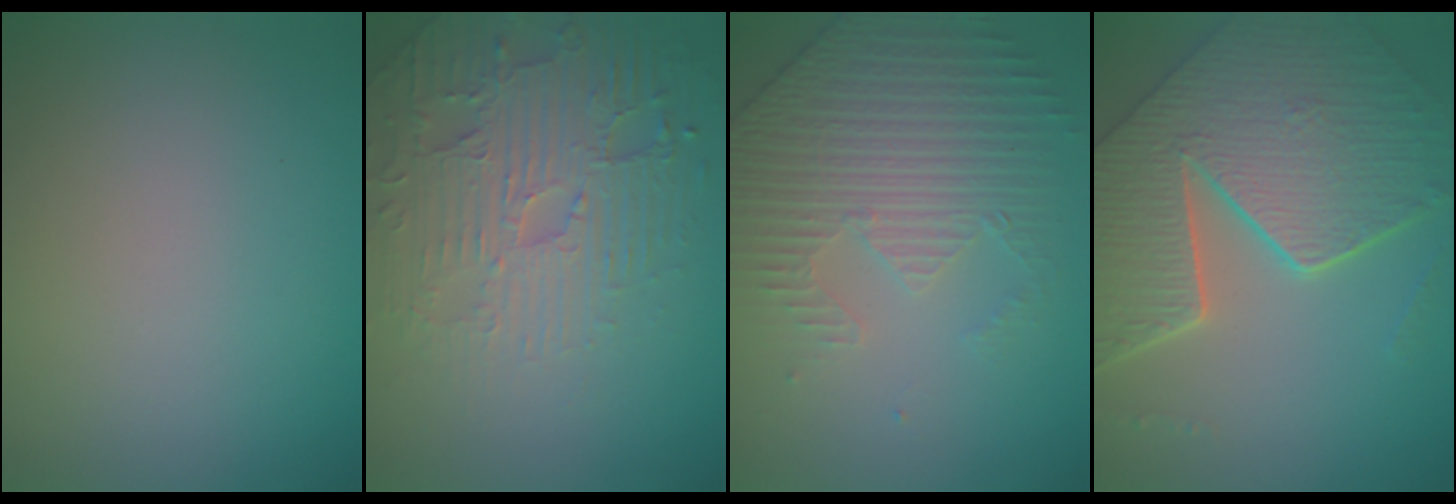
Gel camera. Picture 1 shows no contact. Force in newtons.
{"total": 4.3, "press": 4.1, "slide": 1.4}
{"total": 4.4, "press": 3.5, "slide": 2.6}
{"total": 9.4, "press": 6.9, "slide": 6.4}